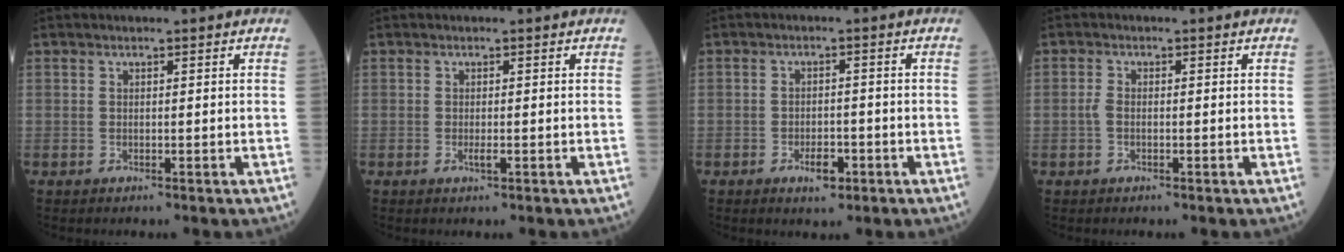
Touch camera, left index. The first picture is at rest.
{"total": 0.8, "force": [-0.3, 0.1, 0.7], "torque": [-0.016, -0.002, -0.003]}
{"total": 3.3, "force": [-1.7, 1.5, 2.4], "torque": [-0.040, 0.003, -0.023]}
{"total": 1.2, "force": [-0.4, 0.5, 1.0], "torque": [-0.025, 0.001, -0.009]}